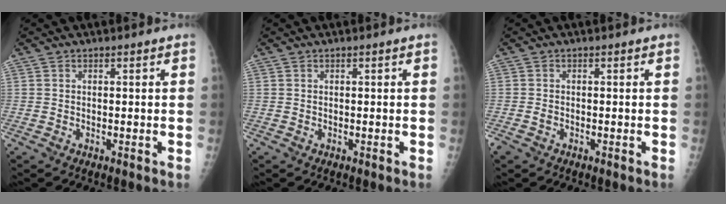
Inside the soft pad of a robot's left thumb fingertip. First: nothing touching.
{"total": 0.0}
{"total": 1.4, "force": [-0.7, 0.8, 0.9], "torque": [-0.025, -0.001, -0.013]}